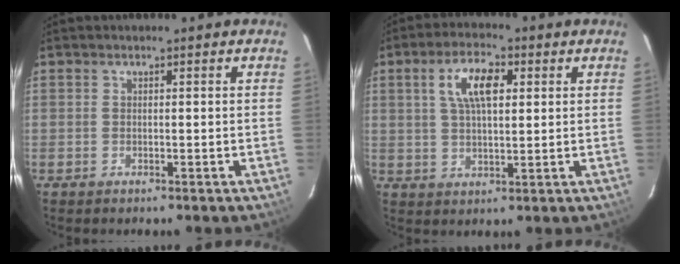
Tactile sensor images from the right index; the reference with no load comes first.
{"total": 8.1, "force": [2.7, 3.5, 6.8], "torque": [-0.126, 0.015, 0.049]}